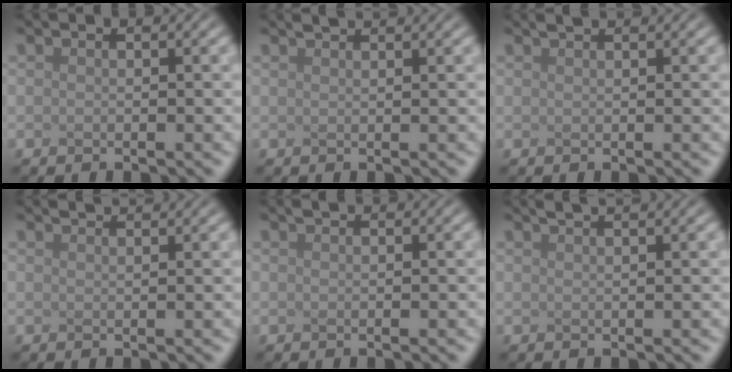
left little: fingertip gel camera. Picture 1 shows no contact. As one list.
[{"total": 1.8, "force": [1.6, 0.4, 0.8], "torque": [0.001, 0.010, 0.002]}, {"total": 1.5, "force": [1.3, 0.4, 0.7], "torque": [-0.002, 0.007, 0.000]}, {"total": 2.3, "force": [2.1, 0.6, 0.9], "torque": [0.005, 0.012, 0.004]}, {"total": 0.9, "force": [0.8, 0.2, 0.4], "torque": [-0.004, 0.002, 0.002]}, {"total": 3.3, "force": [2.5, 0.9, 1.9], "torque": [-0.006, 0.024, 0.005]}]